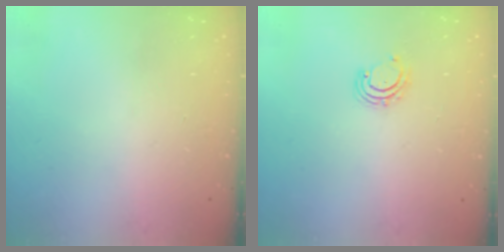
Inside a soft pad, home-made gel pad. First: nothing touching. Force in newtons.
{"total": 3.3, "press": 3.3, "slide": 0.3}